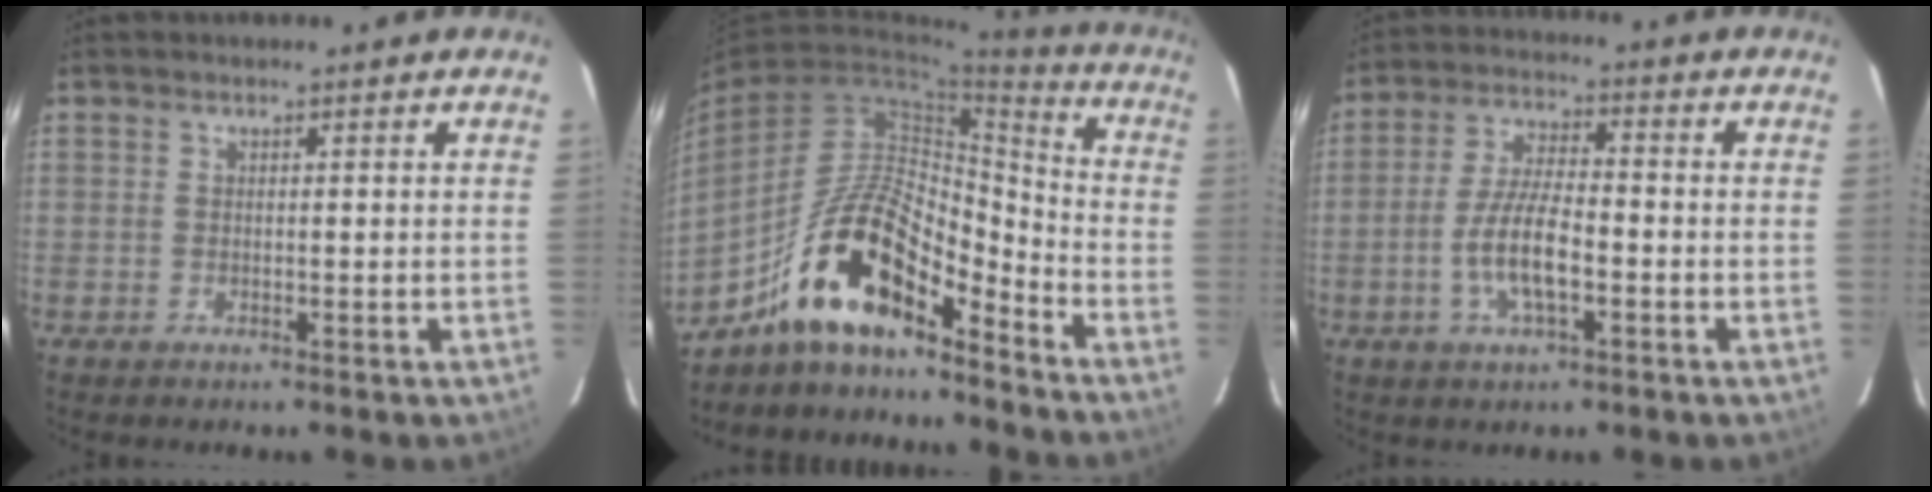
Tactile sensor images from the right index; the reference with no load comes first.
{"total": 16.1, "force": [-11.8, 4.8, 9.7], "torque": [-0.183, 0.013, -0.219]}
{"total": 8.8, "force": [-2.8, 2.7, 7.9], "torque": [-0.160, 0.000, -0.054]}